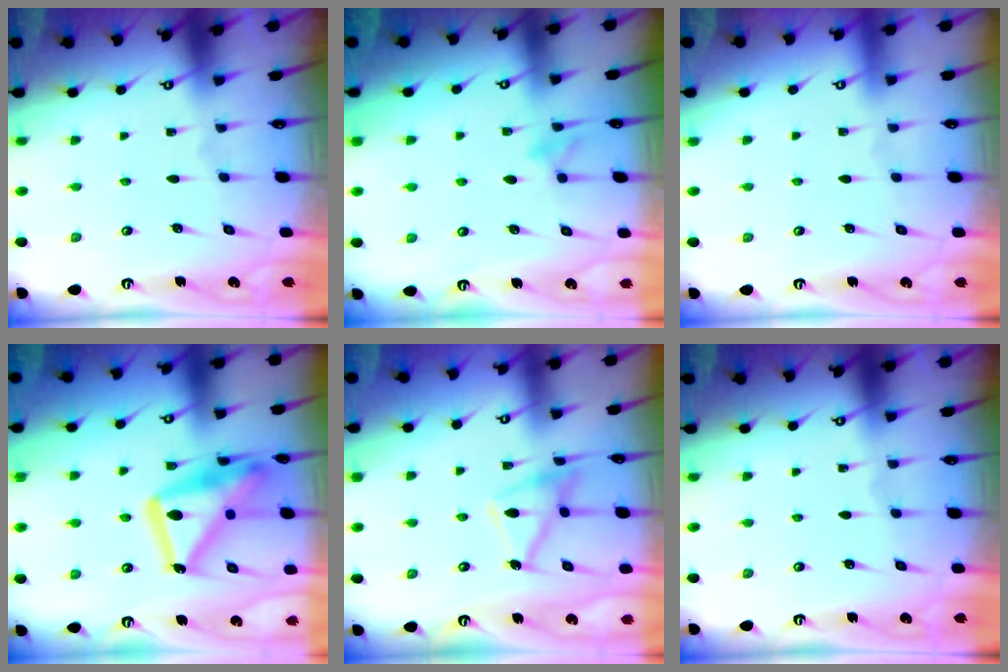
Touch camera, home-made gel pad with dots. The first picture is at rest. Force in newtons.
{"total": 8.8, "press": 8.6, "slide": 1.8}
{"total": 3.9, "press": 3.9, "slide": 0.1}
{"total": 21.3, "press": 21.2, "slide": 1.5}
{"total": 14.0, "press": 14.0, "slide": 1.0}
{"total": 0.0}